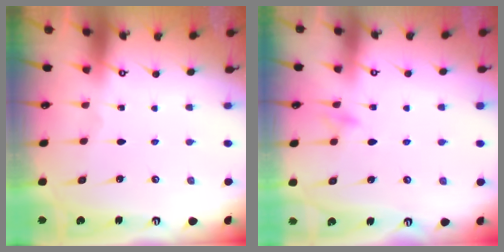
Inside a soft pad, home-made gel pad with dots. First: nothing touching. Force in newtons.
{"total": 8.7, "press": 8.6, "slide": 0.9}